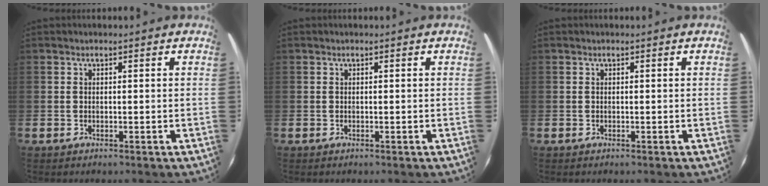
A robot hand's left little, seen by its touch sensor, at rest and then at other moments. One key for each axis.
{"total": 0.0}
{"total": 0.0}